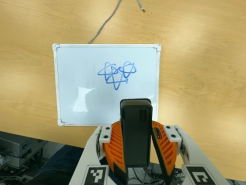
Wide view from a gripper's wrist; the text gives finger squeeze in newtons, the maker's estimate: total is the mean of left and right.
{"total": 5.7, "left": 5.6, "right": 5.8}